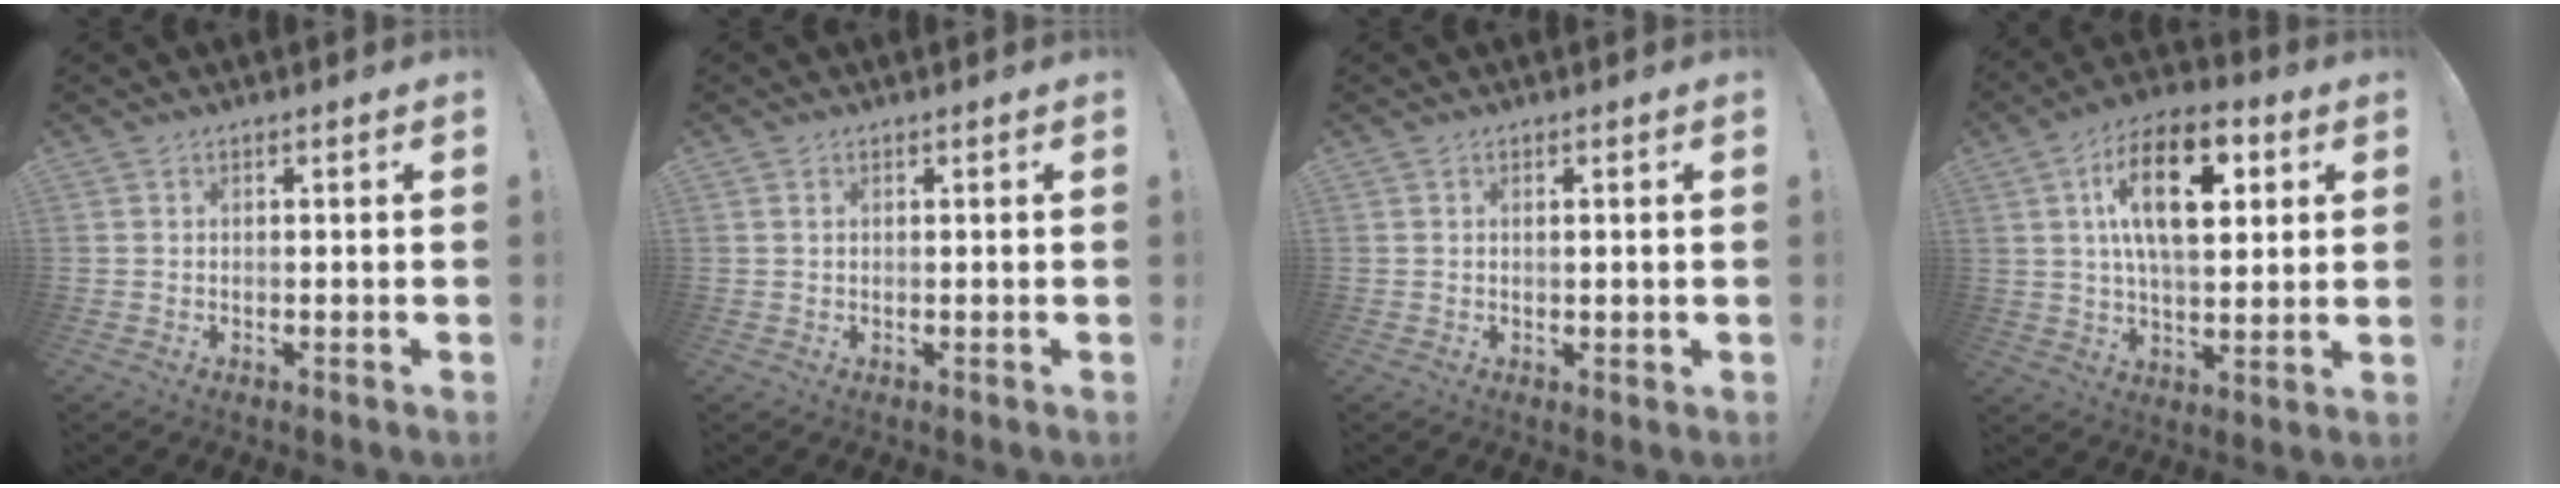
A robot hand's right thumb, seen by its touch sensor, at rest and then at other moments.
{"total": 0.6, "force": [0.4, 0.3, 0.3], "torque": [-0.012, 0.002, 0.009]}
{"total": 1.0, "force": [0.5, 0.1, 0.8], "torque": [-0.010, -0.001, 0.008]}
{"total": 19.1, "force": [6.0, 9.5, 15.5], "torque": [-0.249, -0.006, 0.094]}